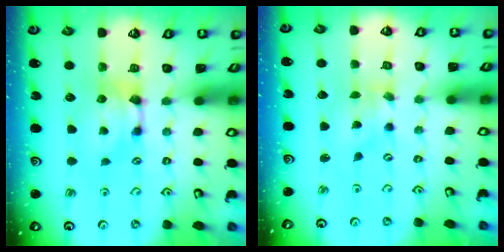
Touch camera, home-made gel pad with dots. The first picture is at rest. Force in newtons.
{"total": 2.5, "press": 2.3, "slide": 0.9}